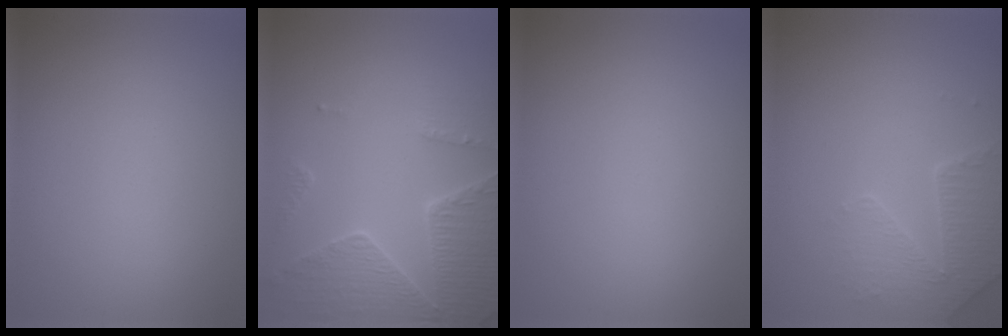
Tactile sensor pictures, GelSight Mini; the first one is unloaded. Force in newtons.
{"total": 4.5, "press": 4.3, "slide": 1.4}
{"total": 0.0}
{"total": 3.2, "press": 3.1, "slide": 0.8}